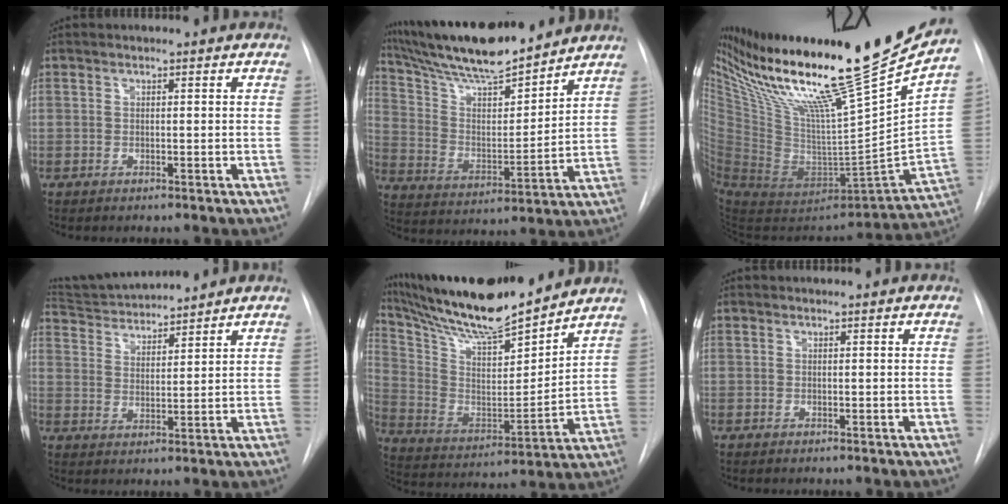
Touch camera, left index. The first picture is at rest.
{"total": 17.7, "force": [15.8, 2.0, 7.8], "torque": [-0.145, 0.004, 0.277]}
{"total": 32.7, "force": [24.0, 0.2, 22.3], "torque": [-0.365, -0.041, 0.384]}
{"total": 10.2, "force": [9.9, 0.3, 2.4], "torque": [-0.054, 0.021, 0.179]}
{"total": 21.6, "force": [19.1, 2.1, 9.8], "torque": [-0.185, -0.007, 0.324]}
{"total": 0.0}